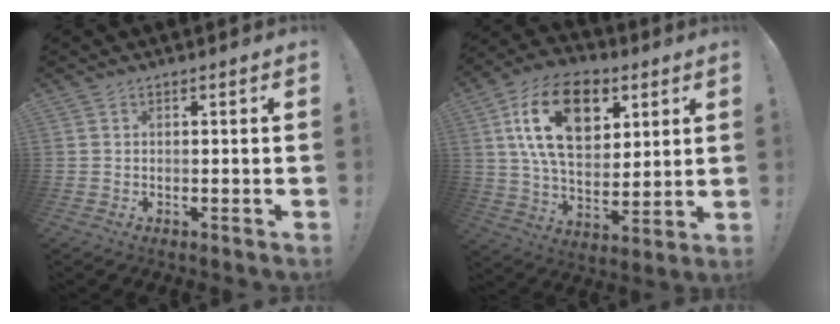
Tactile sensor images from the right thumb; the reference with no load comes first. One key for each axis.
{"total": 22.1, "fx": 8.7, "fy": 13.8, "fz": 14.9, "tx": -0.242, "ty": -0.030, "tz": 0.151}